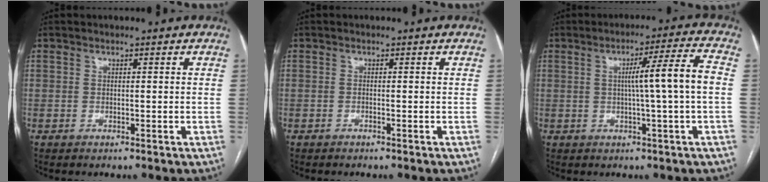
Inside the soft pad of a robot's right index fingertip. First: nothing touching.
{"total": 0.0}
{"total": 8.3, "force": [0.2, -1.3, 8.2], "torque": [-0.127, 0.009, 0.006]}